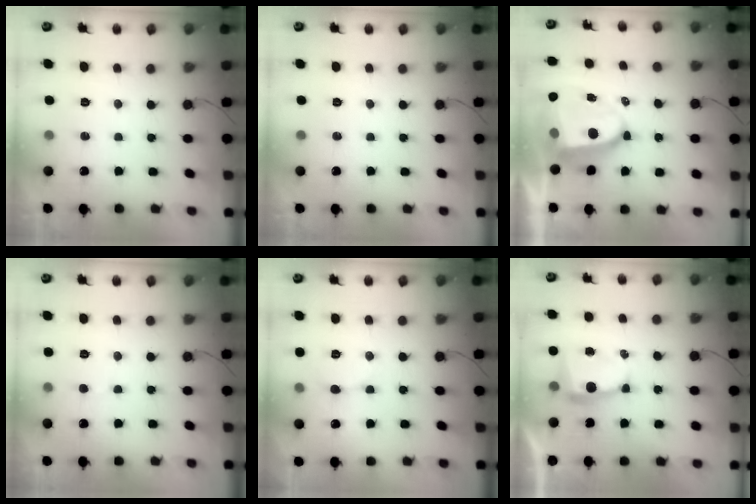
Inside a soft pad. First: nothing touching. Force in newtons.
{"total": 0.0}
{"total": 10.4, "press": 10.3, "slide": 1.5}
{"total": 4.1, "press": 4.1, "slide": 0.3}
{"total": 3.9, "press": 3.8, "slide": 0.4}
{"total": 5.6, "press": 5.6, "slide": 0.6}